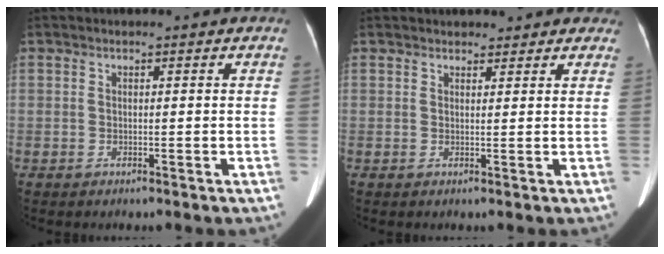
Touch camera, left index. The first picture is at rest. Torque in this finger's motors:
{"motor_torque": [-0.03, 0.04, -0.13, -0.05]}